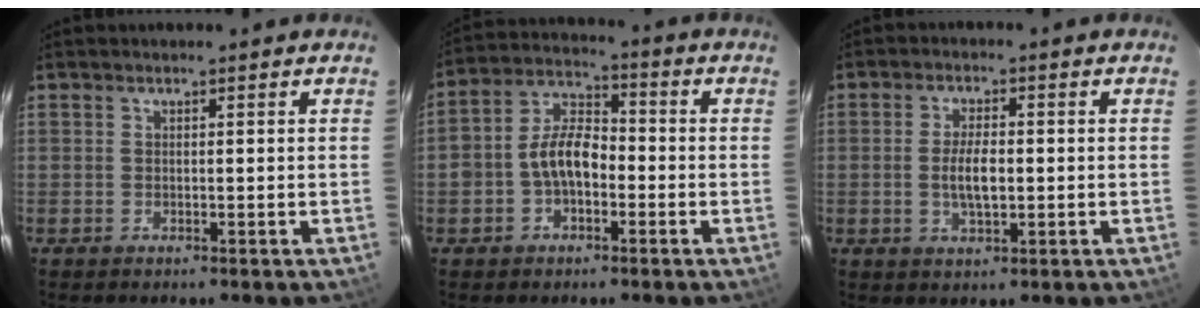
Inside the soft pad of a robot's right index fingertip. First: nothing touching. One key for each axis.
{"total": 8.5, "fx": -2.3, "fy": 5.3, "fz": 6.3, "tx": -0.124, "ty": 0.027, "tz": -0.038}
{"total": 5.3, "fx": -0.5, "fy": 2.0, "fz": 4.9, "tx": -0.096, "ty": -0.001, "tz": -0.006}